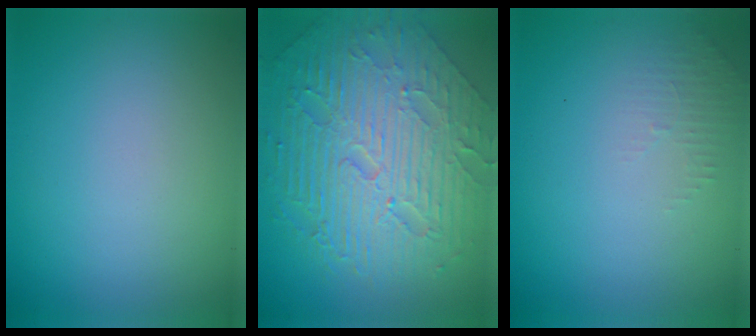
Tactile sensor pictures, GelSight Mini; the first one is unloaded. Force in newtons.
{"total": 10.7, "press": 7.1, "slide": 8.0}
{"total": 1.3, "press": 1.2, "slide": 0.3}